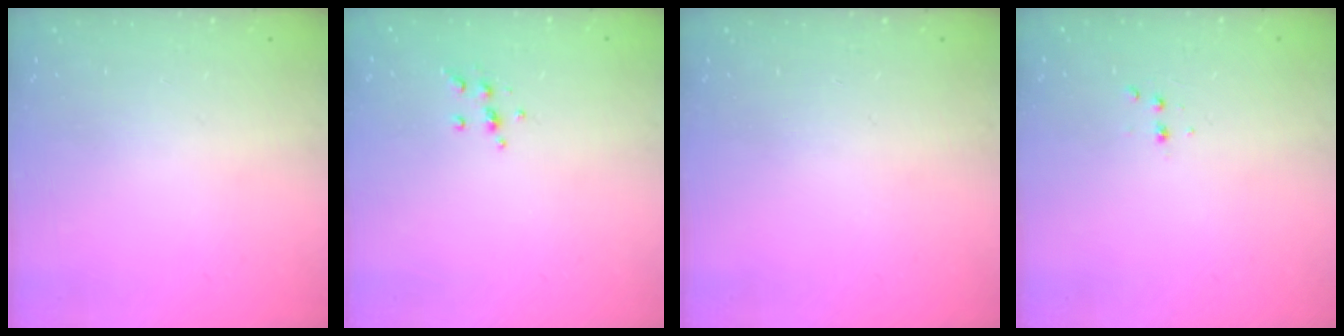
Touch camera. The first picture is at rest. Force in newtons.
{"total": 4.8, "press": 4.7, "slide": 0.8}
{"total": 0.0}
{"total": 2.9, "press": 2.7, "slide": 1.0}